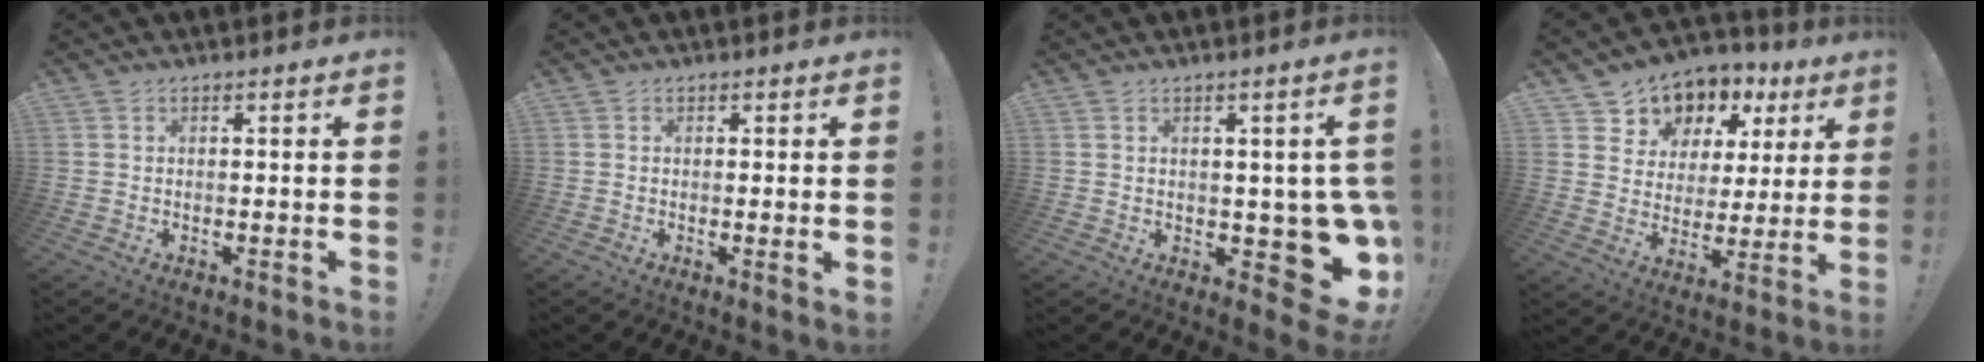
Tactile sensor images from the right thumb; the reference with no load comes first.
{"total": 1.2, "force": [0.4, -0.1, 1.1], "torque": [-0.015, -0.004, 0.006]}
{"total": 9.4, "force": [-0.7, 5.6, 7.5], "torque": [-0.066, -0.010, 0.004]}
{"total": 9.9, "force": [6.2, 7.3, 2.4], "torque": [-0.038, -0.057, 0.126]}